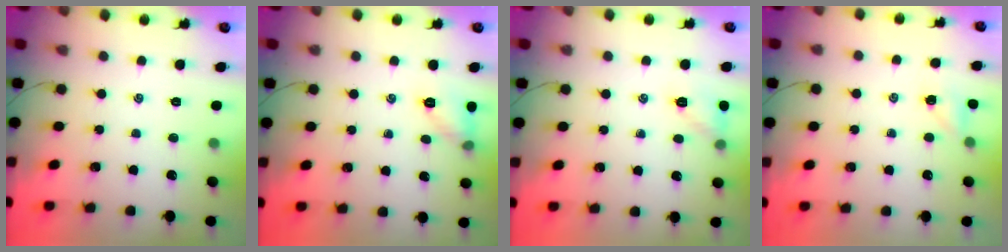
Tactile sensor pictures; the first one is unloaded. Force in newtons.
{"total": 7.2, "press": 7.1, "slide": 1.6}
{"total": 7.2, "press": 7.2, "slide": 1.0}
{"total": 4.2, "press": 4.1, "slide": 0.9}